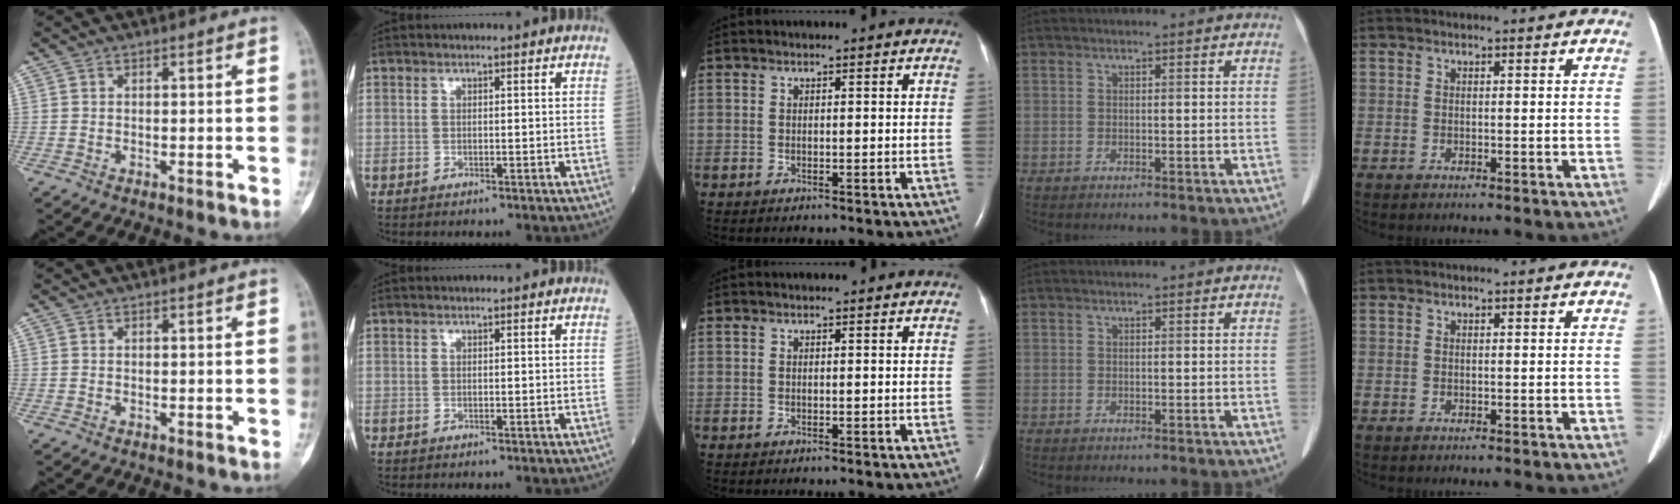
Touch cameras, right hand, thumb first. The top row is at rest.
{}